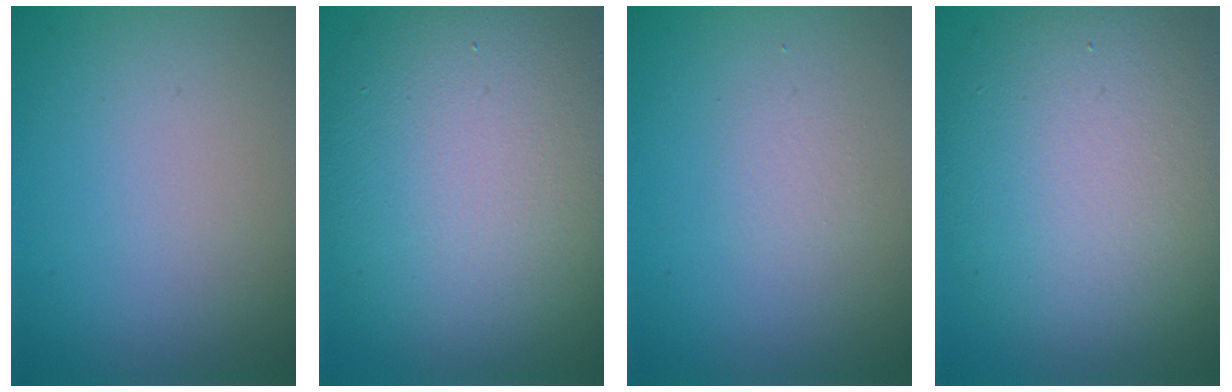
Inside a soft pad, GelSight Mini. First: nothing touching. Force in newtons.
{"total": 13.0, "press": 13.0, "slide": 0.8}
{"total": 1.1, "press": 1.1, "slide": 0.1}
{"total": 10.9, "press": 10.9, "slide": 0.9}